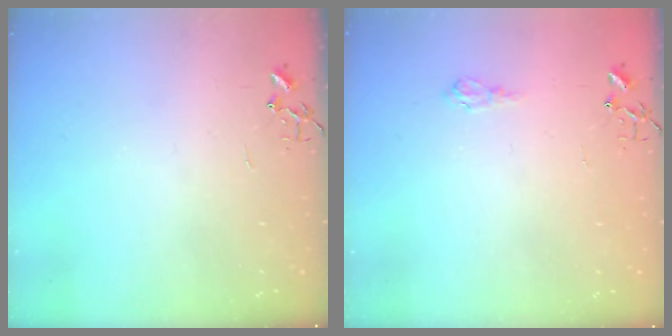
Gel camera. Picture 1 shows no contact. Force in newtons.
{"total": 5.5, "press": 5.5, "slide": 0.7}